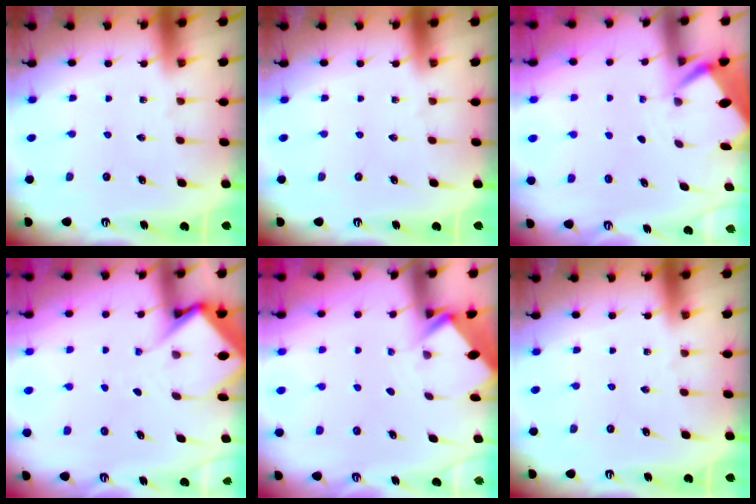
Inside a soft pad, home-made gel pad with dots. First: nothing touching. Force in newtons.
{"total": 0.0}
{"total": 2.4, "press": 2.4, "slide": 0.3}
{"total": 6.0, "press": 5.9, "slide": 0.8}
{"total": 2.7, "press": 2.7, "slide": 0.2}
{"total": 0.0}